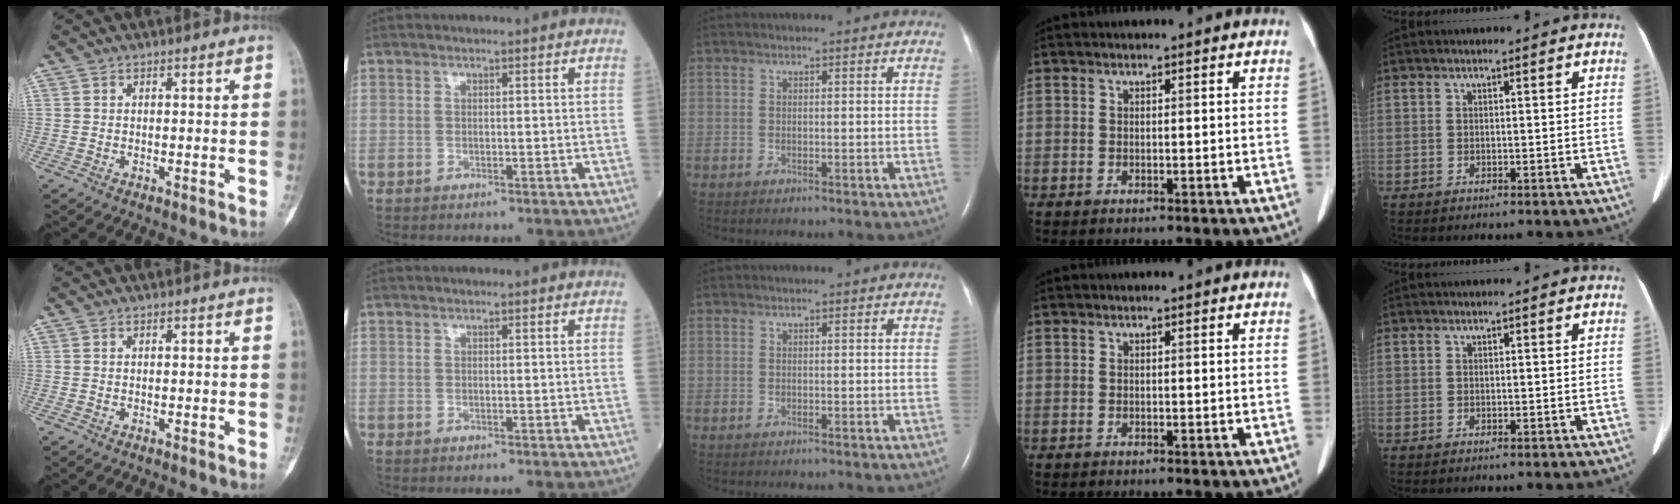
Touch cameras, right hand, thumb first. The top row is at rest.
{}